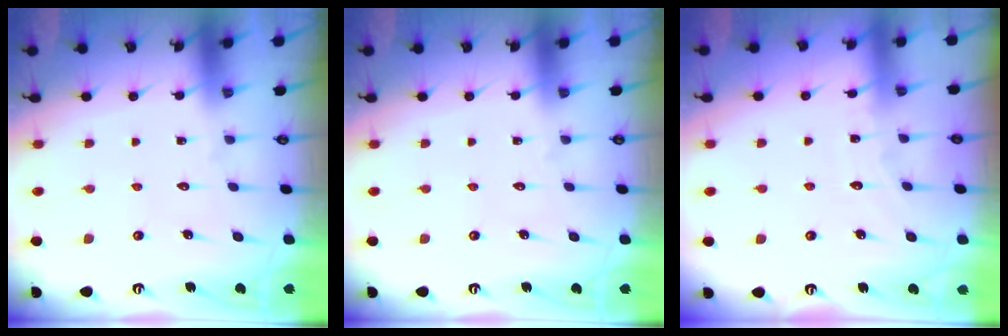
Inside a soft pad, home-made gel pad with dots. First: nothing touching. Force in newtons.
{"total": 0.0}
{"total": 4.2, "press": 4.2, "slide": 0.5}